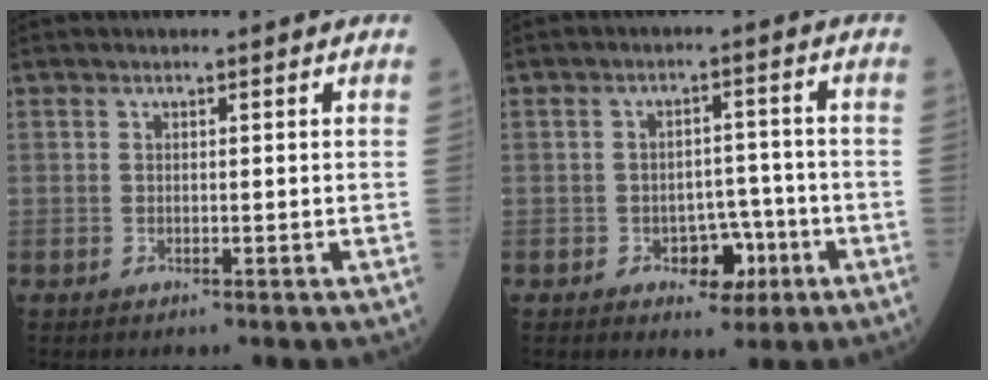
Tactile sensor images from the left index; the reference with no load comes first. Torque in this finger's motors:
{"motor_torque": [-0.13, 0.08, 0.08, 0.00]}